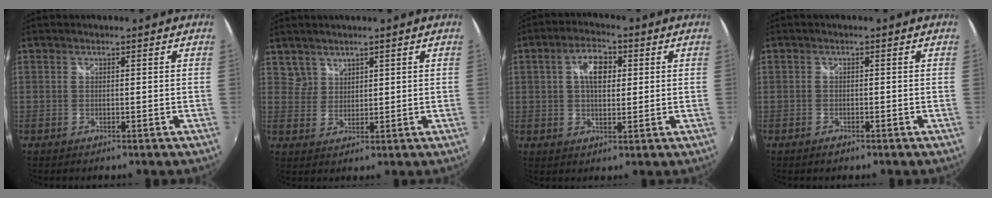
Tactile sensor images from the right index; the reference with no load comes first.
{"total": 3.1, "force": [2.6, 1.8, -0.3], "torque": [0.017, 0.013, 0.051]}
{"total": 6.7, "force": [1.8, 3.7, 5.2], "torque": [-0.092, 0.019, 0.033]}
{"total": 1.2, "force": [-0.9, 0.7, 0.4], "torque": [-0.008, -0.003, -0.018]}